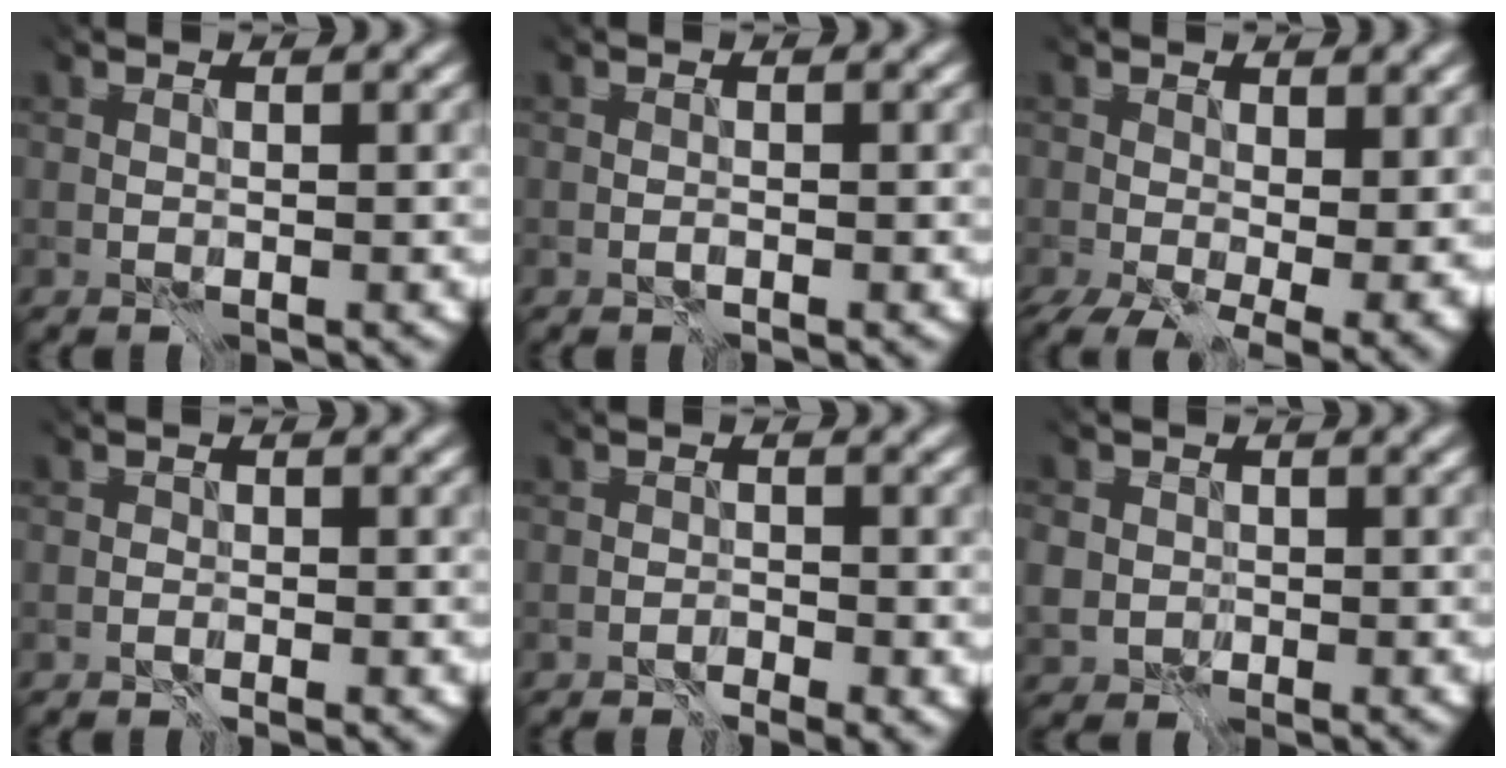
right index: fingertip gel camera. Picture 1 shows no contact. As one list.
[{"total": 1.0, "force": [-0.8, -0.4, -0.2], "torque": [0.010, 0.002, -0.026]}, {"total": 8.8, "force": [-0.2, 5.8, 6.6], "torque": [-0.096, -0.013, 0.037]}, {"total": 1.4, "force": [-1.4, -0.2, -0.3], "torque": [0.011, 0.000, -0.032]}, {"total": 2.7, "force": [-2.7, 0.1, 0.0], "torque": [0.010, -0.001, -0.051]}, {"total": 4.5, "force": [0.9, 4.1, 1.5], "torque": [-0.061, 0.015, 0.028]}]